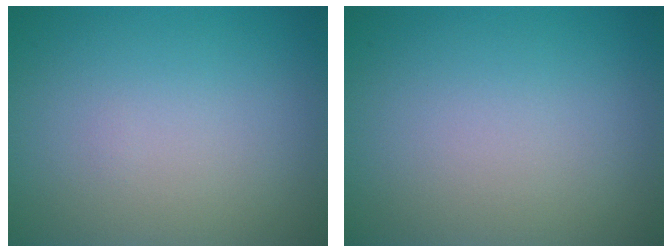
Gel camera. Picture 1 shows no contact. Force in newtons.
{"total": 0.0}